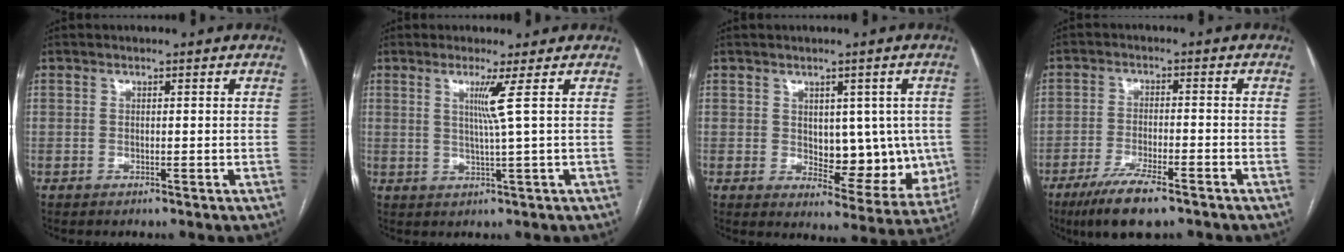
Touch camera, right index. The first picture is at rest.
{"total": 3.6, "force": [1.1, -1.7, 3.0], "torque": [-0.056, -0.009, 0.025]}
{"total": 10.1, "force": [0.3, 5.6, 8.4], "torque": [-0.090, 0.003, 0.021]}
{"total": 9.2, "force": [-6.4, 1.5, 6.3], "torque": [-0.113, -0.019, -0.106]}